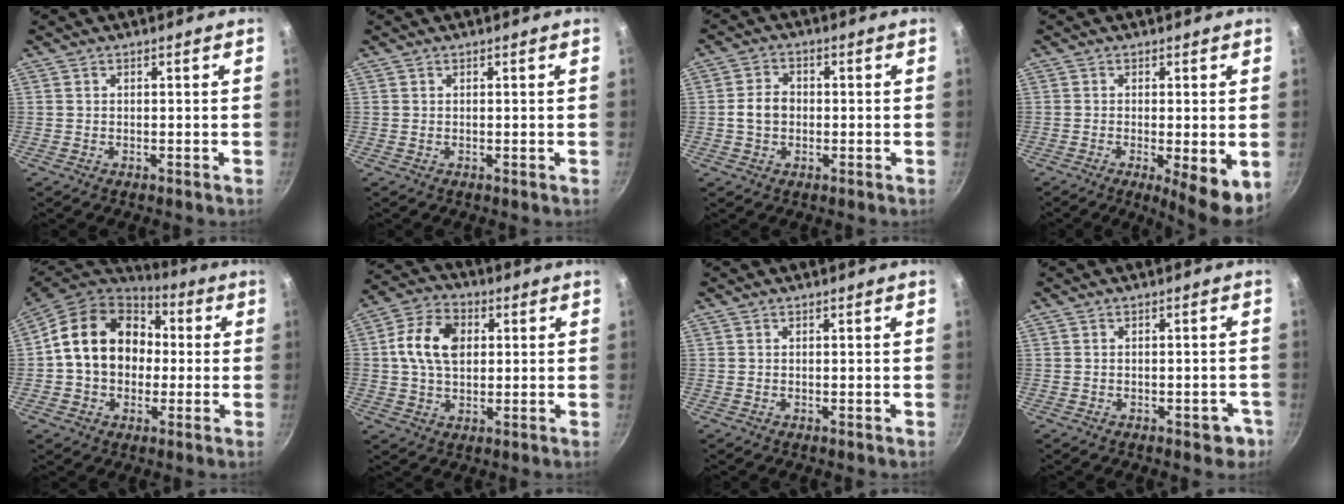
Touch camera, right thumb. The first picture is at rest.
{"total": 0.0}
{"total": 4.9, "force": [-0.4, 3.8, 3.0], "torque": [-0.040, 0.017, -0.013]}
{"total": 8.2, "force": [-1.9, 1.9, 7.7], "torque": [-0.105, -0.011, -0.022]}
{"total": 18.1, "force": [1.5, 14.5, 10.7], "torque": [-0.156, 0.038, 0.016]}
{"total": 11.1, "force": [1.7, 7.8, 7.7], "torque": [-0.124, 0.012, 0.018]}
{"total": 0.0}
{"total": 3.8, "force": [-1.9, 2.0, 2.6], "torque": [-0.011, 0.021, -0.012]}